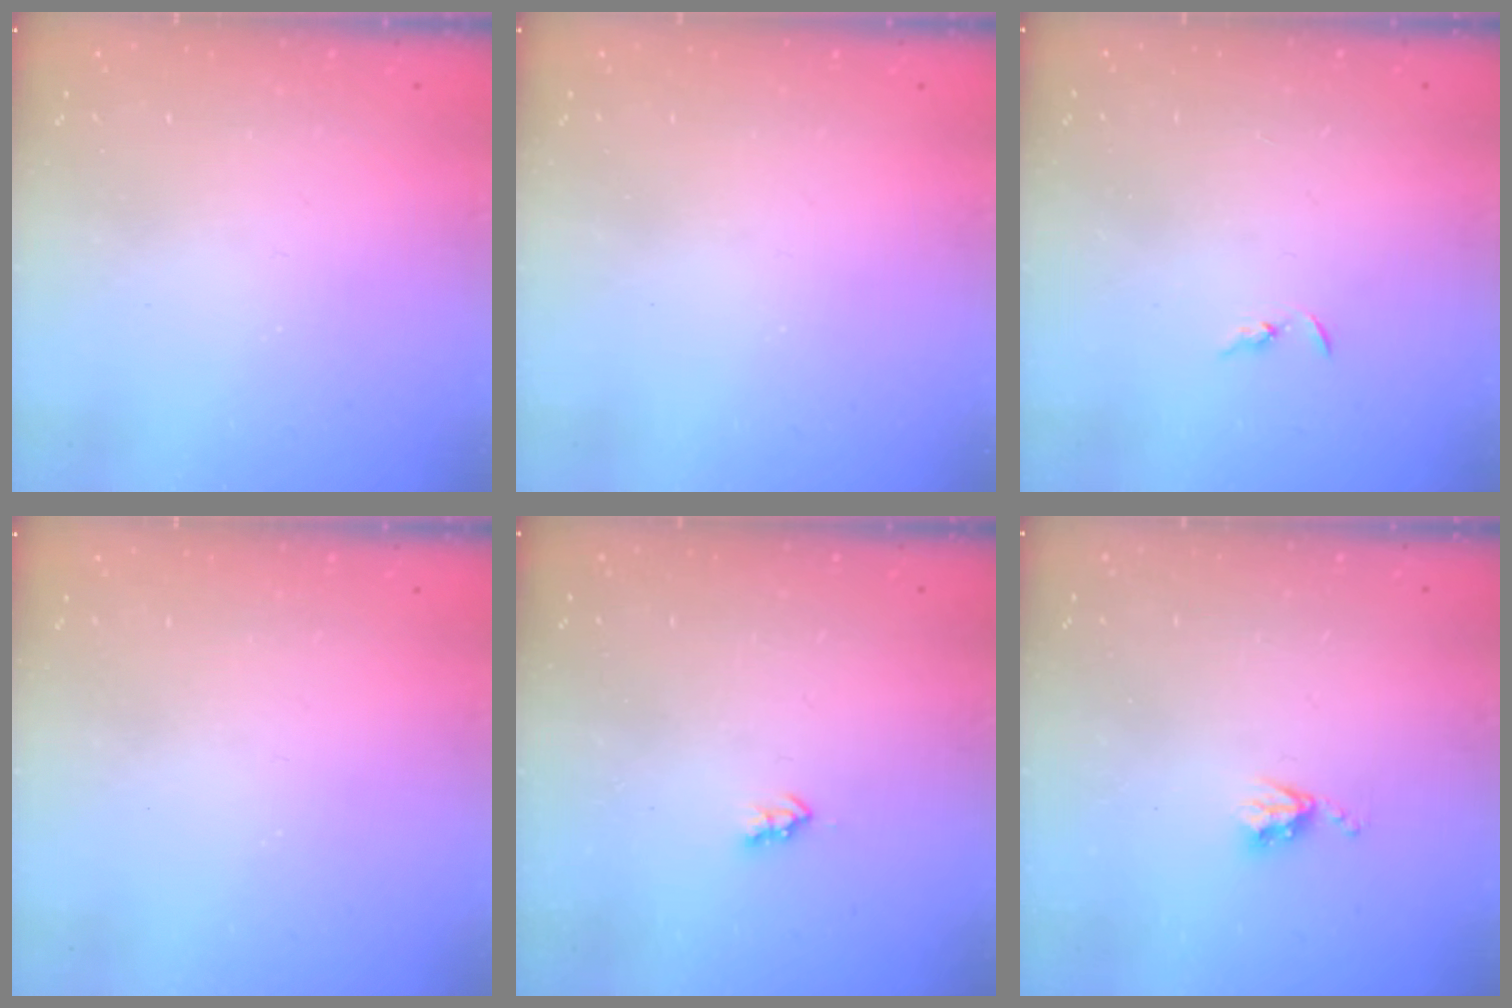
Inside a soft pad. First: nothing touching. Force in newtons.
{"total": 0.0}
{"total": 2.1, "press": 2.1, "slide": 0.3}
{"total": 0.0}
{"total": 2.5, "press": 2.5, "slide": 0.4}
{"total": 4.3, "press": 4.2, "slide": 0.6}